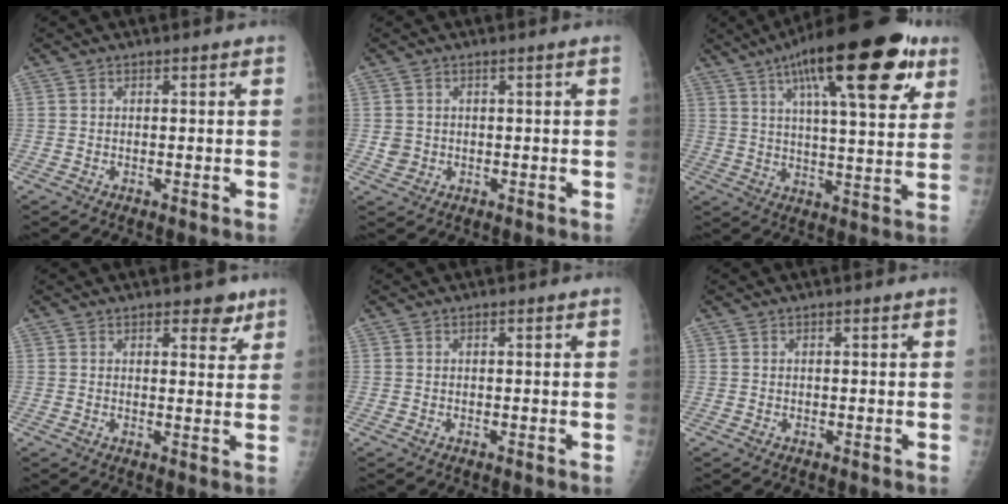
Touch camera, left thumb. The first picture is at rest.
{"total": 1.7, "force": [0.0, 1.5, 0.9], "torque": [-0.016, 0.007, 0.006]}
{"total": 23.7, "force": [11.7, 6.8, 19.5], "torque": [-0.281, -0.012, 0.174]}
{"total": 4.3, "force": [2.8, 1.9, 2.6], "torque": [-0.013, -0.015, 0.034]}
{"total": 0.0}
{"total": 0.0}